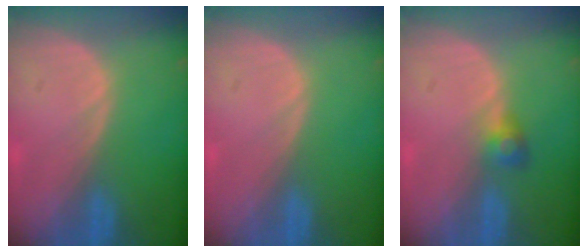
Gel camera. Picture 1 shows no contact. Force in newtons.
{"total": 0.0}
{"total": 2.6, "press": 2.5, "slide": 0.7}